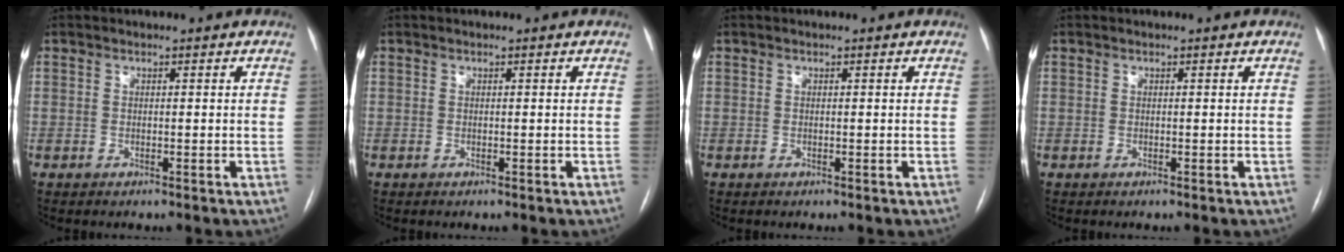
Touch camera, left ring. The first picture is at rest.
{"total": 0.0}
{"total": 0.0}
{"total": 0.0}